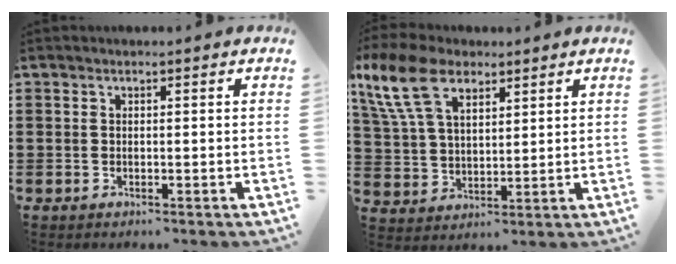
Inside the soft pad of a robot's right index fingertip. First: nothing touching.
{"total": 11.8, "force": [6.7, 6.4, 7.3], "torque": [-0.184, 0.010, 0.123]}